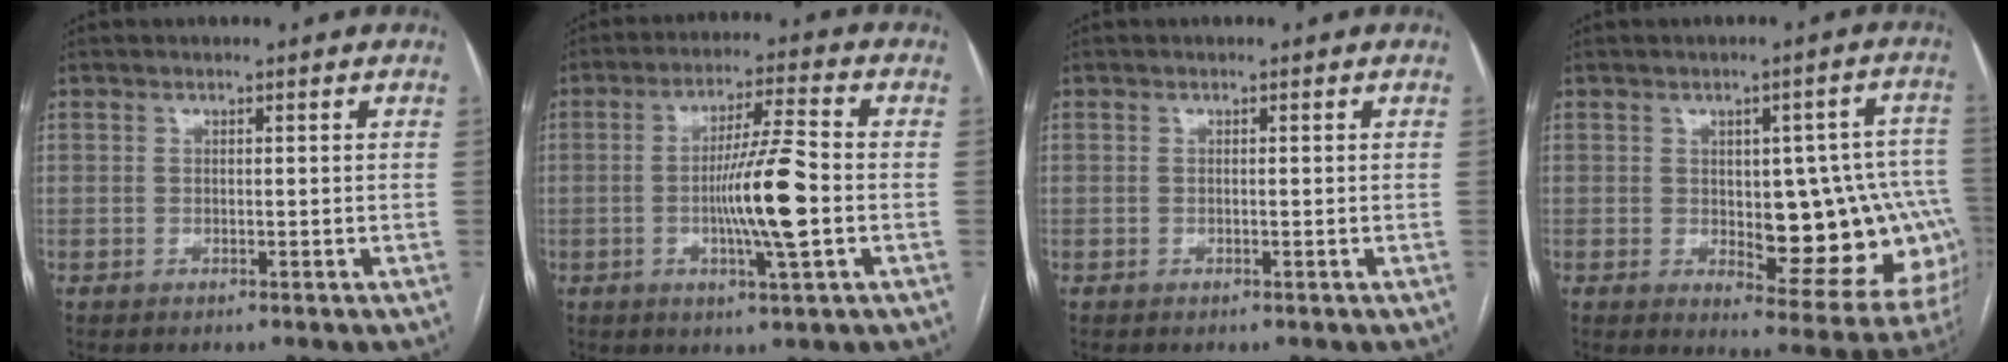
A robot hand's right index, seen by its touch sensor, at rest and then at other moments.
{"total": 10.2, "force": [-1.7, 0.1, 10.1], "torque": [-0.179, -0.005, -0.034]}
{"total": 0.0}
{"total": 16.8, "force": [-1.4, 6.7, 15.4], "torque": [-0.132, 0.025, 0.003]}